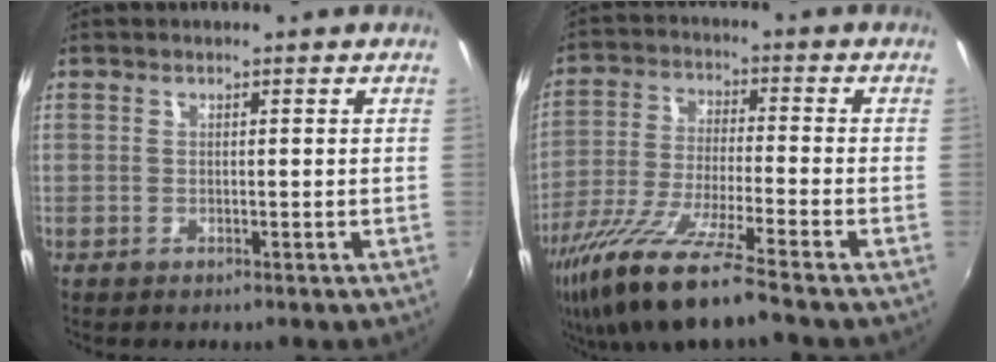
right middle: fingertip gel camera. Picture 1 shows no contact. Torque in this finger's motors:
{"motor_torque": [1.43, -0.70, 0.86, 0.21]}